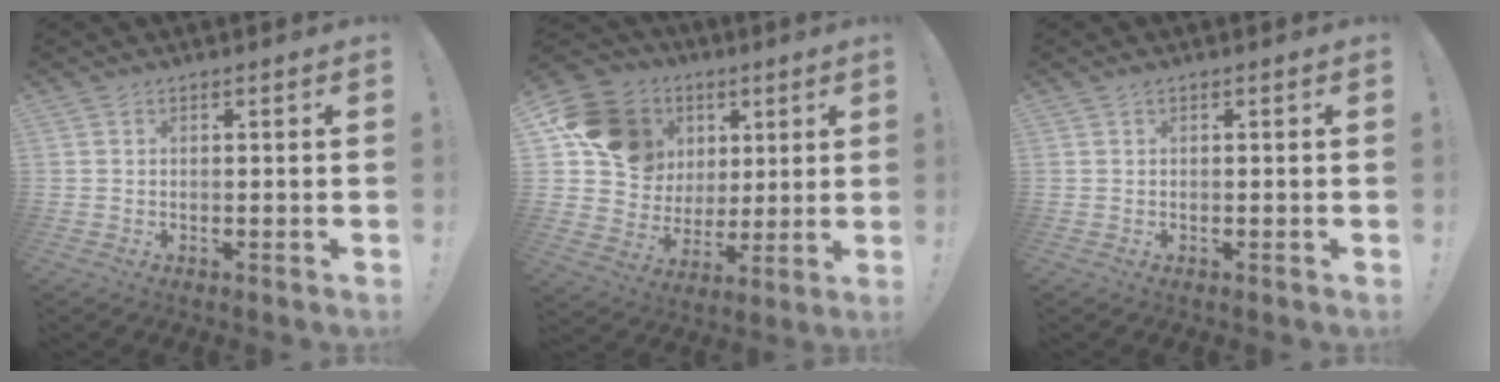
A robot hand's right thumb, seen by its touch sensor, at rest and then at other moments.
{"total": 17.9, "force": [6.8, 14.9, 7.3], "torque": [-0.102, -0.021, 0.155]}
{"total": 0.6, "force": [0.5, 0.3, 0.2], "torque": [-0.005, 0.003, 0.008]}